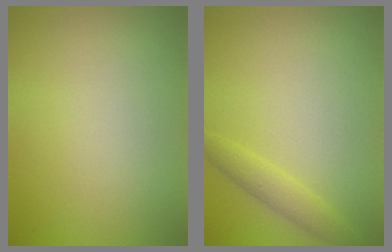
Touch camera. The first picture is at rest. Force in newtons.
{"total": 1.8, "press": 1.8, "slide": 0.2}